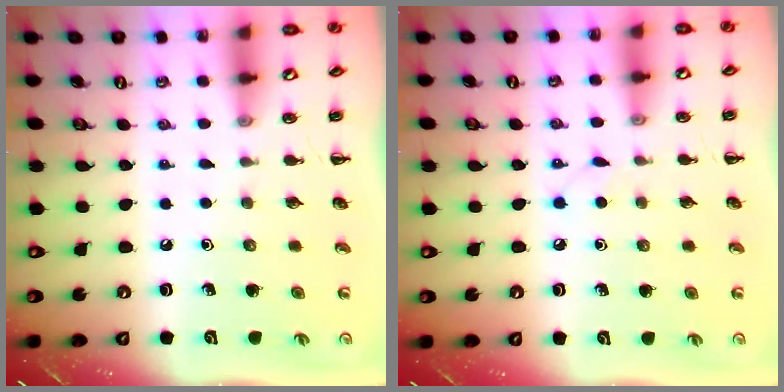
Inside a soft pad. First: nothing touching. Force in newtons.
{"total": 2.7, "press": 2.6, "slide": 0.9}